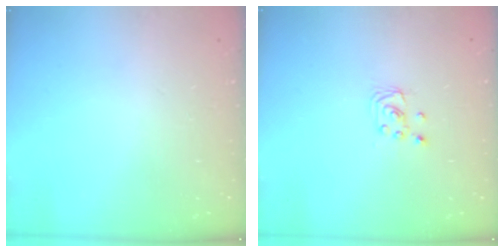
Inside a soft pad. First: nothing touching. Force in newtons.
{"total": 2.0, "press": 2.0, "slide": 0.2}